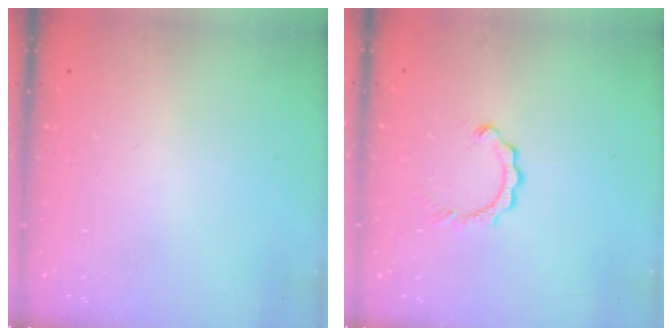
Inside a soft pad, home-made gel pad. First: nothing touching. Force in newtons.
{"total": 2.8, "press": 2.8, "slide": 0.3}